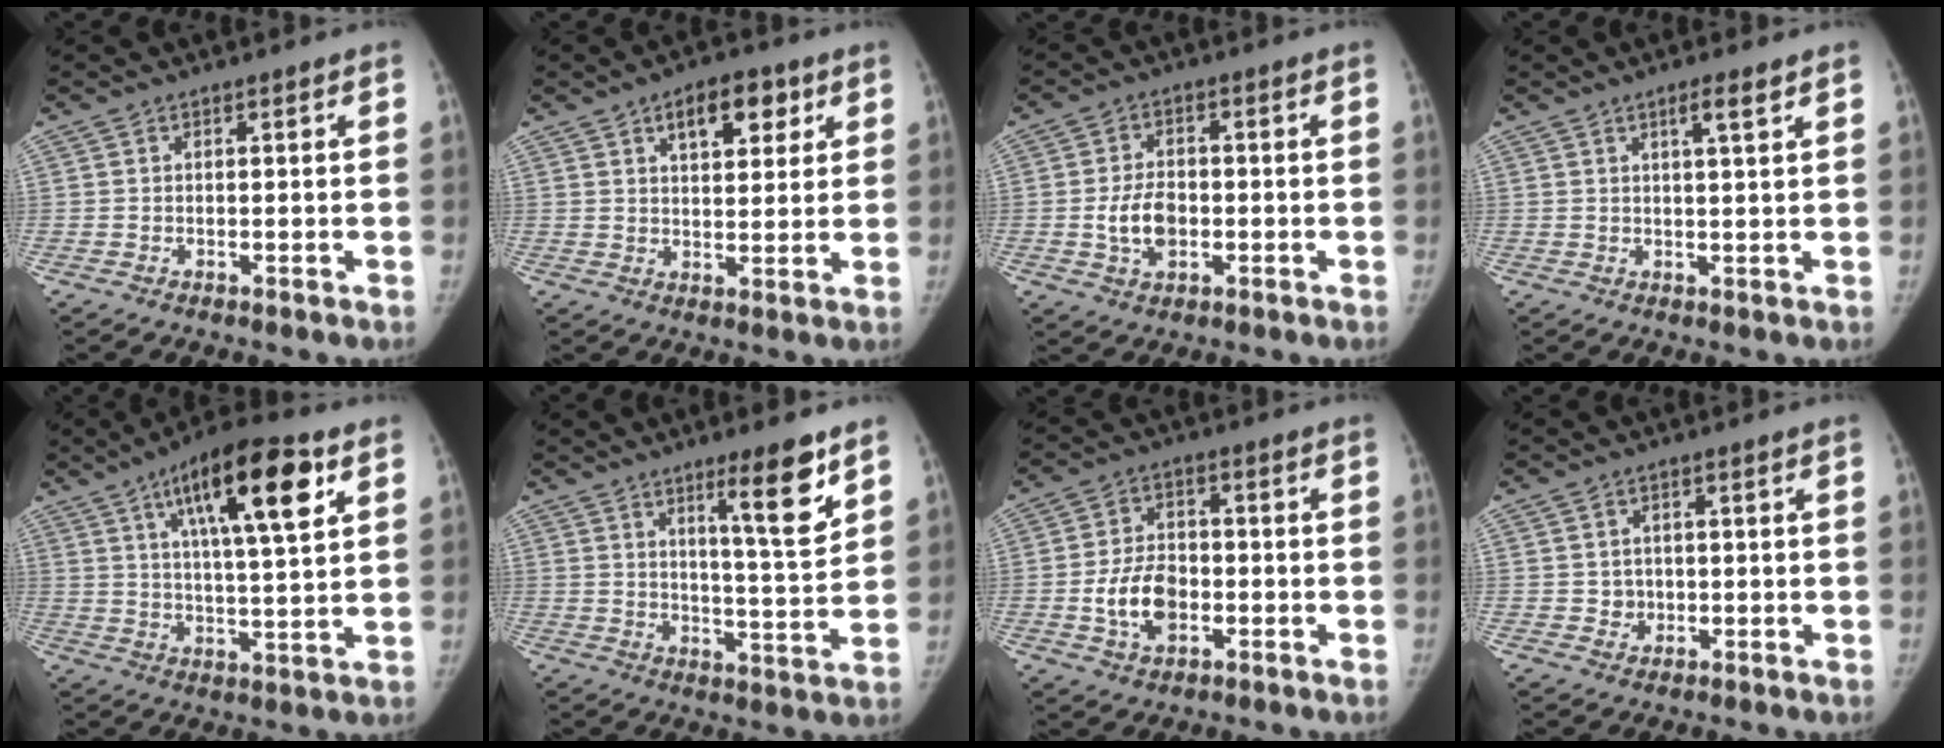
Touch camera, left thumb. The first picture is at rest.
{"total": 8.9, "force": [4.3, 4.5, 6.3], "torque": [-0.063, -0.012, 0.061]}
{"total": 6.9, "force": [-1.3, 4.6, 5.0], "torque": [-0.081, 0.008, -0.022]}
{"total": 3.3, "force": [1.8, 0.2, 2.7], "torque": [-0.045, -0.010, 0.031]}
{"total": 17.5, "force": [7.8, 4.6, 15.0], "torque": [-0.221, -0.019, 0.125]}
{"total": 10.8, "force": [6.4, 1.3, 8.5], "torque": [-0.117, -0.046, 0.100]}
{"total": 9.1, "force": [-2.2, 6.2, 6.3], "torque": [-0.100, 0.015, -0.039]}
{"total": 2.8, "force": [-0.3, 2.6, 0.7], "torque": [0.006, 0.005, -0.001]}